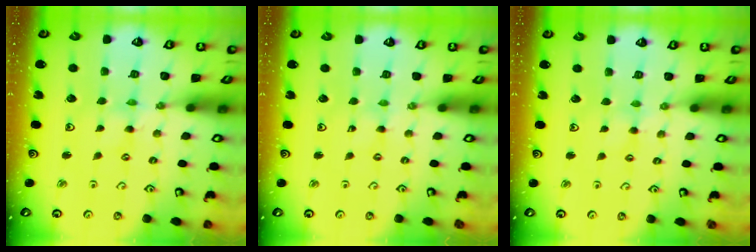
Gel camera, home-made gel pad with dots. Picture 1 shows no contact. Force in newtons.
{"total": 0.0}
{"total": 2.0, "press": 1.9, "slide": 0.3}